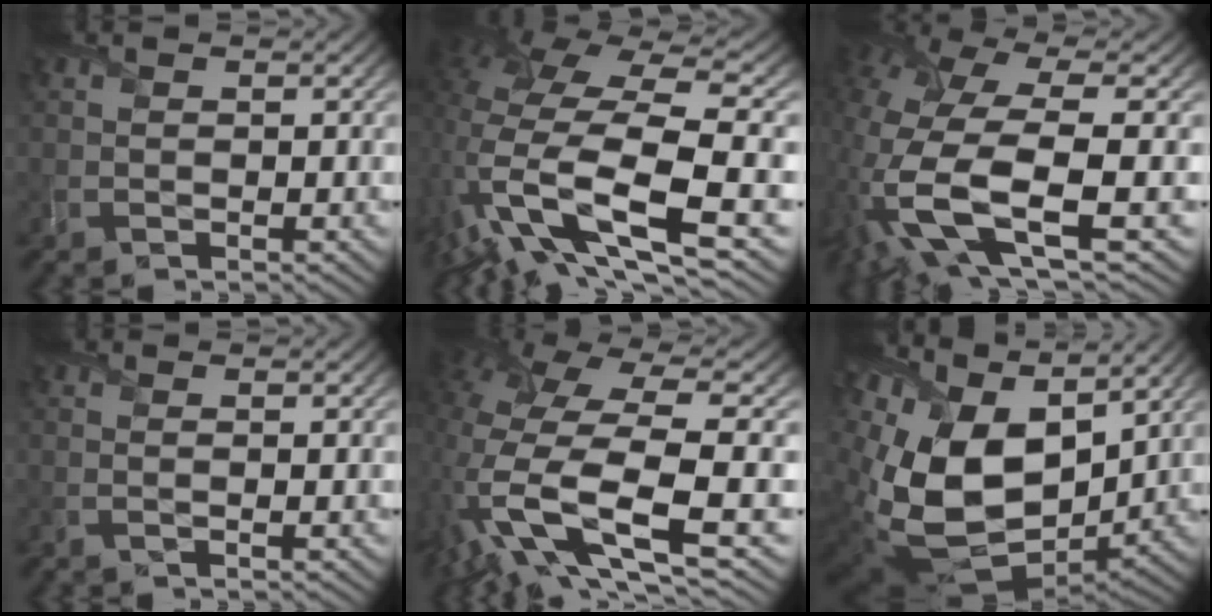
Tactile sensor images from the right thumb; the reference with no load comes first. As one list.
[{"total": 17.7, "force": [-2.8, 6.3, 16.3], "torque": [-0.342, -0.024, -0.037]}, {"total": 14.6, "force": [-4.1, 6.1, 12.6], "torque": [-0.314, -0.030, -0.068]}, {"total": 0.7, "force": [-0.2, 0.0, 0.7], "torque": [-0.016, -0.001, -0.006]}, {"total": 15.8, "force": [-3.2, 6.1, 14.2], "torque": [-0.335, -0.026, -0.038]}, {"total": 18.8, "force": [2.9, 12.3, 13.9], "torque": [-0.341, -0.024, 0.071]}]